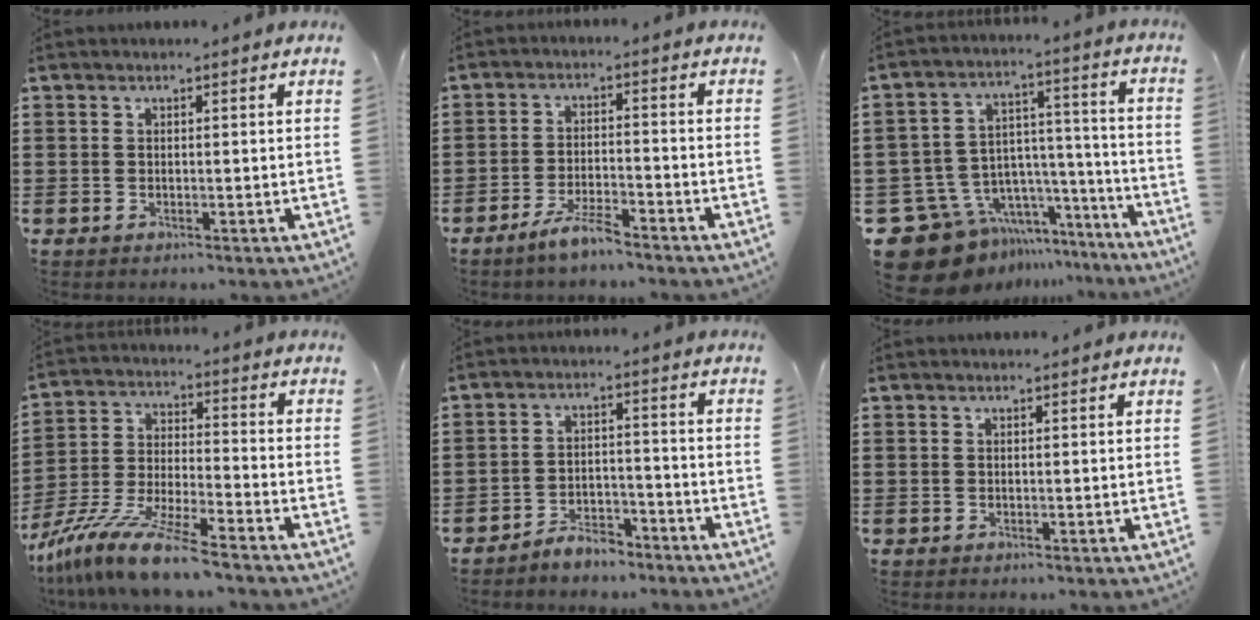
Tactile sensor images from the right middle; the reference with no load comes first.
{"total": 4.7, "force": [-3.9, 0.7, 2.6], "torque": [-0.056, 0.000, -0.076]}
{"total": 11.5, "force": [-9.3, 6.3, 2.4], "torque": [-0.077, 0.020, -0.173]}
{"total": 11.6, "force": [-10.2, 0.0, 5.5], "torque": [-0.116, 0.007, -0.205]}
{"total": 4.4, "force": [-4.2, 1.0, 0.4], "torque": [-0.010, 0.011, -0.086]}
{"total": 0.0}